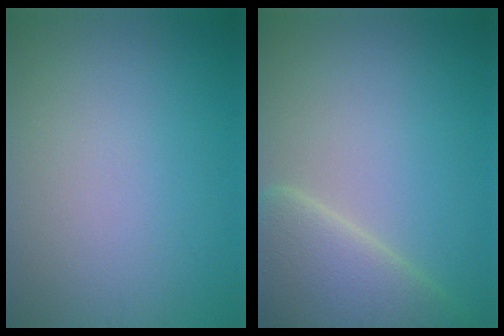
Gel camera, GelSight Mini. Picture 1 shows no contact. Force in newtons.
{"total": 6.3, "press": 6.3, "slide": 0.5}